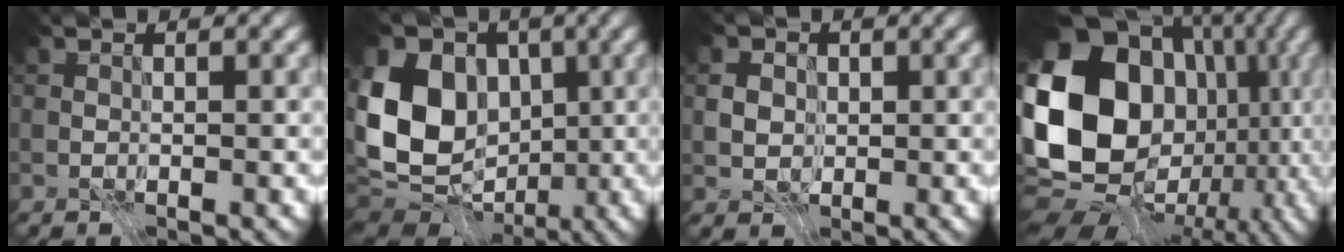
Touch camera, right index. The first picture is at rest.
{"total": 13.1, "force": [0.0, 10.0, 8.4], "torque": [-0.179, 0.014, -0.019]}
{"total": 2.7, "force": [0.2, 2.3, 1.2], "torque": [-0.027, 0.001, 0.003]}
{"total": 20.1, "force": [1.2, 15.9, 12.2], "torque": [-0.244, 0.002, 0.048]}